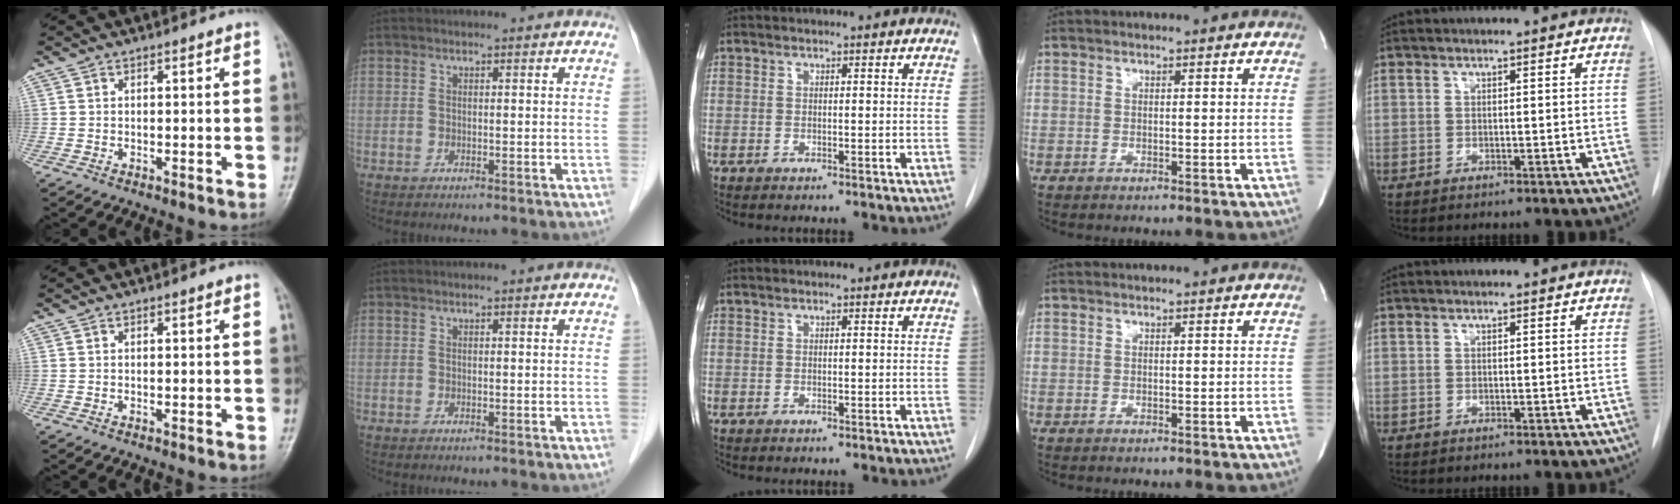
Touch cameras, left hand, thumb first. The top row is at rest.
{}